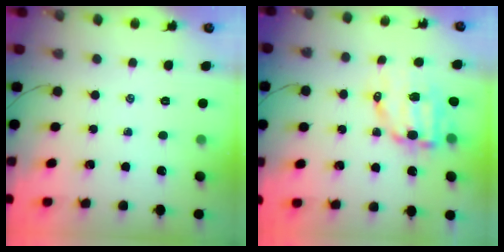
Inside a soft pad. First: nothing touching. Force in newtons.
{"total": 10.3, "press": 10.1, "slide": 2.0}